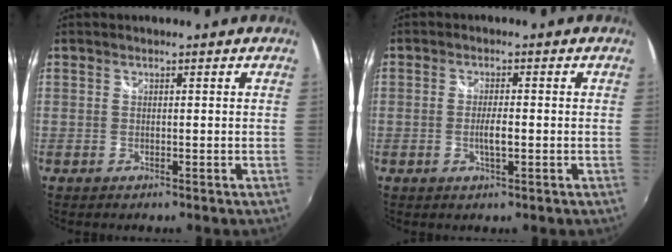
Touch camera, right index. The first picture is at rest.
{"total": 2.8, "force": [-0.6, 0.5, 2.6], "torque": [-0.049, -0.003, -0.011]}